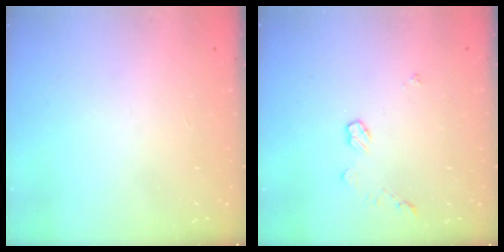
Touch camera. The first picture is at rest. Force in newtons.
{"total": 5.2, "press": 5.1, "slide": 0.7}